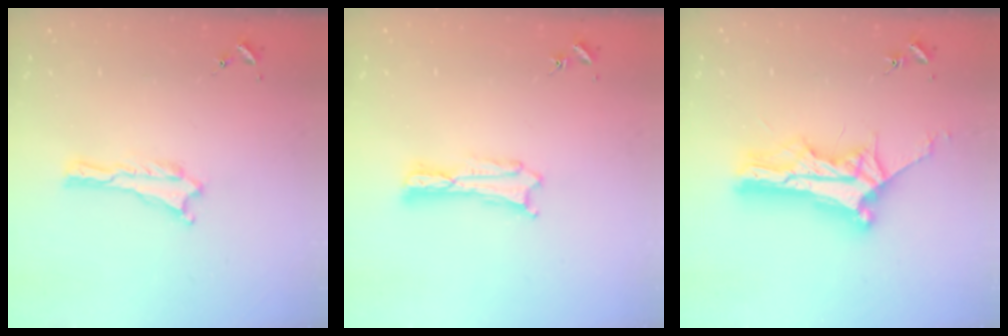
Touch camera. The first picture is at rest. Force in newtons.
{"total": 0.6, "press": 0.6, "slide": 0.2}
{"total": 9.2, "press": 9.2, "slide": 0.4}